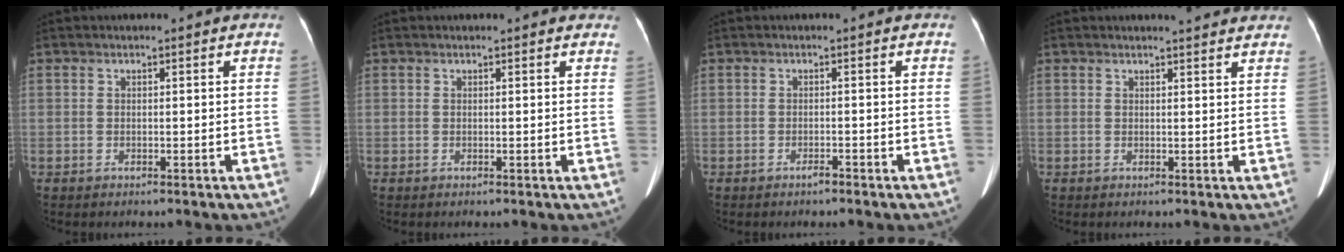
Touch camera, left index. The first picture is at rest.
{"total": 2.7, "force": [2.4, 0.8, 0.9], "torque": [-0.011, 0.005, 0.013]}
{"total": 1.0, "force": [-0.9, 0.1, 0.4], "torque": [-0.010, -0.005, -0.013]}
{"total": 5.0, "force": [4.6, 0.4, 1.8], "torque": [-0.026, 0.003, 0.041]}